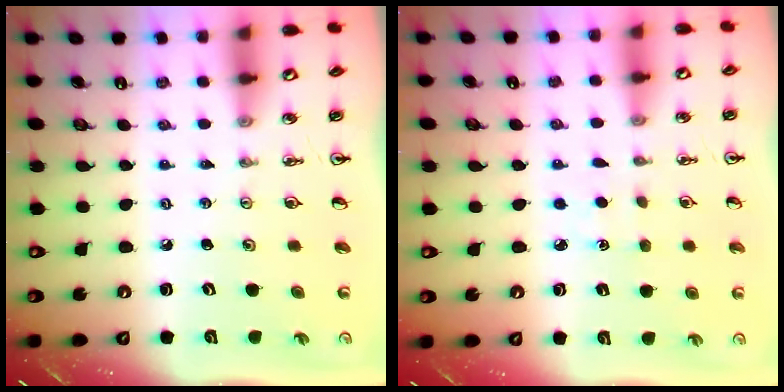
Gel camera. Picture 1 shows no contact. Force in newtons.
{"total": 1.4, "press": 1.4, "slide": 0.2}